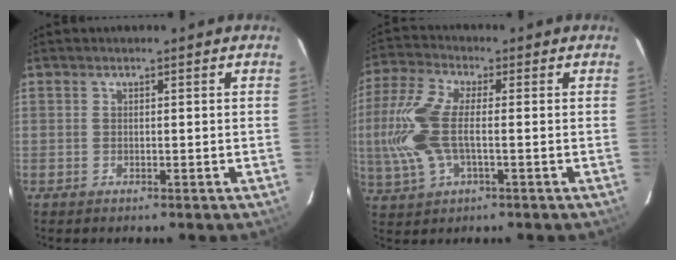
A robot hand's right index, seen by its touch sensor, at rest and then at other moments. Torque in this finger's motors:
{"motor_torque": [1.44, -0.65, 0.97, 0.21]}